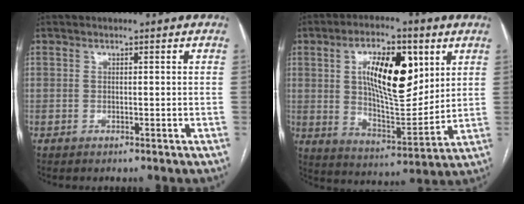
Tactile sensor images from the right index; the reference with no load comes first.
{"total": 15.9, "force": [5.2, 5.8, 13.9], "torque": [-0.238, 0.007, 0.090]}